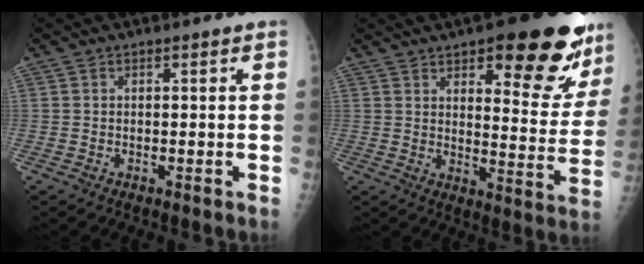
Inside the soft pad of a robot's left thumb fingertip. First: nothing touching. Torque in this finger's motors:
{"motor_torque": [0.49, 0.62, 0.34, -0.20, 0.12]}